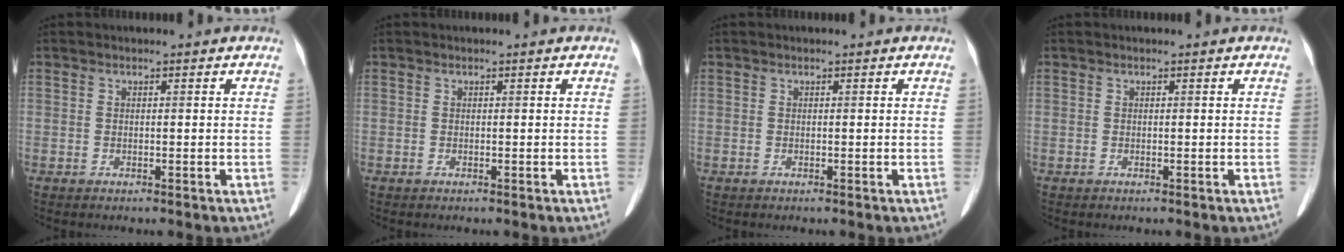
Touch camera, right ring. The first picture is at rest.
{"total": 0.0}
{"total": 0.0}
{"total": 0.0}